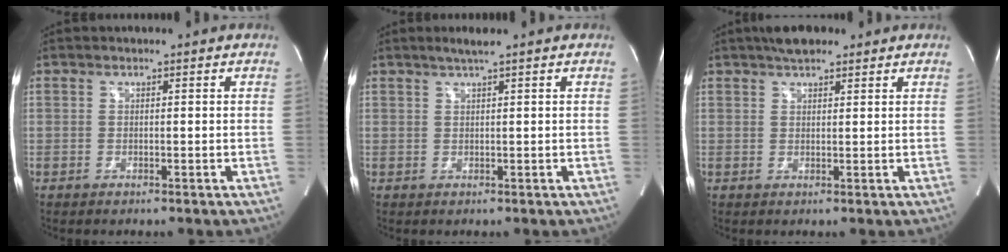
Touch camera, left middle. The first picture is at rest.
{"total": 2.0, "force": [1.5, -0.4, 1.3], "torque": [-0.030, 0.002, 0.030]}
{"total": 4.6, "force": [3.5, 1.5, 2.5], "torque": [-0.050, 0.018, 0.059]}